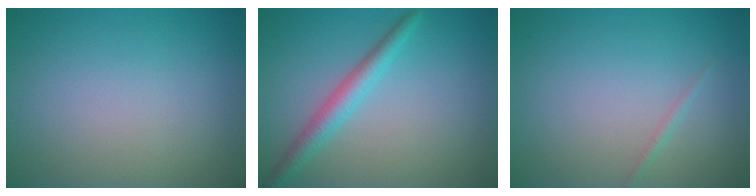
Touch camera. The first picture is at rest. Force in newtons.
{"total": 2.8, "press": 2.8, "slide": 0.0}
{"total": 0.6, "press": 0.6, "slide": 0.0}